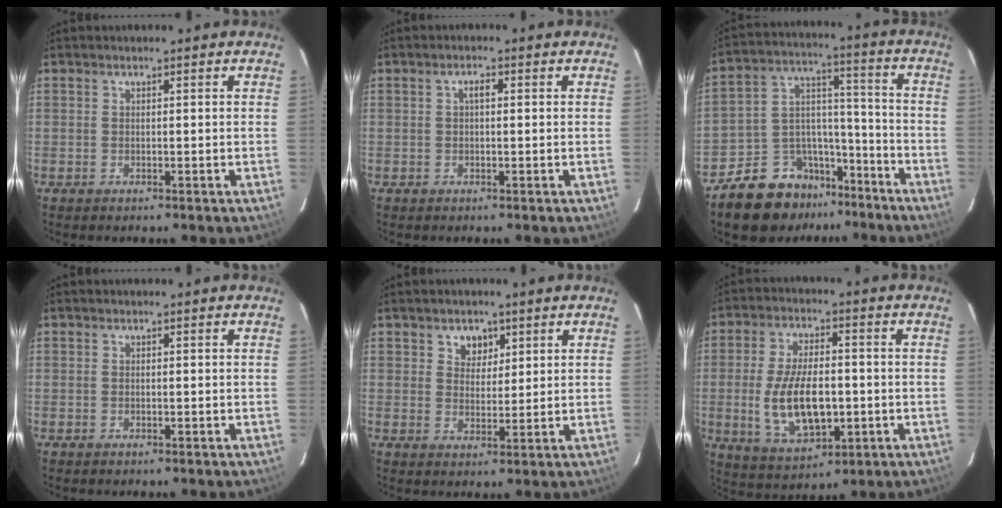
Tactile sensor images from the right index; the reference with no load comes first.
{"total": 1.6, "force": [0.3, 0.7, 1.4], "torque": [-0.027, 0.008, 0.003]}
{"total": 13.6, "force": [-10.0, 8.3, 3.8], "torque": [-0.081, 0.066, -0.149]}
{"total": 0.0}
{"total": 4.1, "force": [2.1, 3.2, 1.3], "torque": [-0.011, 0.003, 0.037]}
{"total": 13.6, "force": [-2.0, 6.4, 11.9], "torque": [-0.235, -0.007, -0.023]}